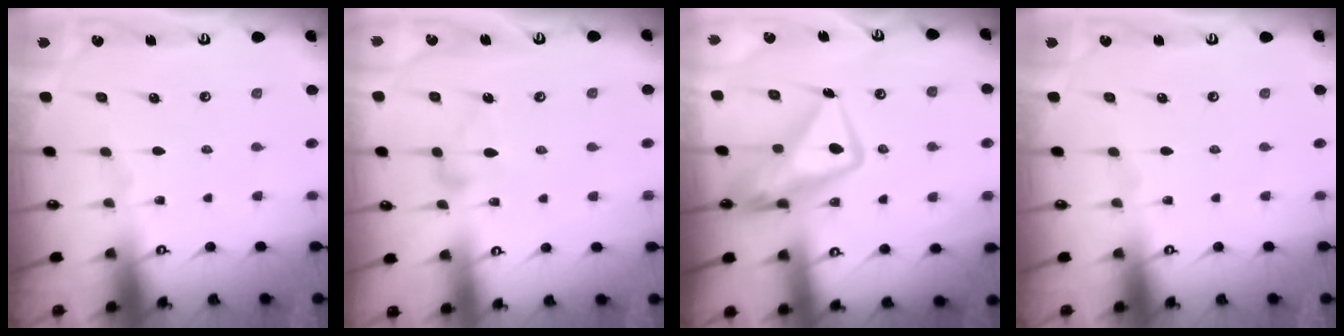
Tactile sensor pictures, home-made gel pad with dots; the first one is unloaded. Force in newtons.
{"total": 6.7, "press": 6.7, "slide": 0.4}
{"total": 14.0, "press": 13.9, "slide": 1.4}
{"total": 0.0}